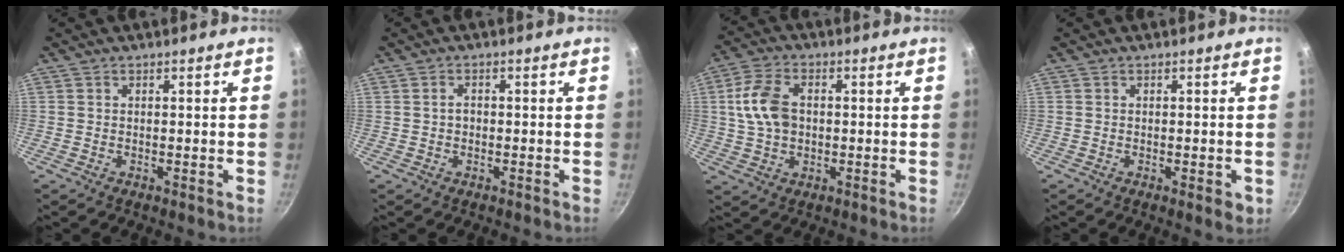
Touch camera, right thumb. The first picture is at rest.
{"total": 1.4, "force": [-0.1, 1.1, 0.9], "torque": [-0.013, 0.008, -0.003]}
{"total": 9.3, "force": [0.8, 6.4, 6.7], "torque": [-0.121, 0.014, 0.011]}
{"total": 2.6, "force": [-0.7, 1.0, 2.3], "torque": [-0.030, -0.007, -0.010]}